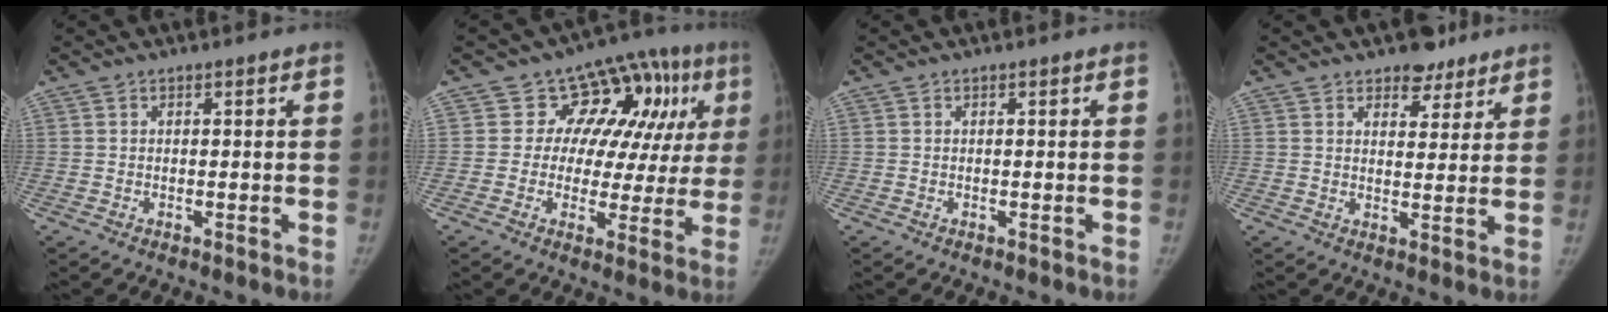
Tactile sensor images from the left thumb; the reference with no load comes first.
{"total": 13.7, "force": [4.3, 10.0, 8.4], "torque": [-0.044, 0.014, 0.052]}
{"total": 0.0}
{"total": 5.8, "force": [4.3, 3.3, 1.9], "torque": [0.006, -0.025, 0.063]}